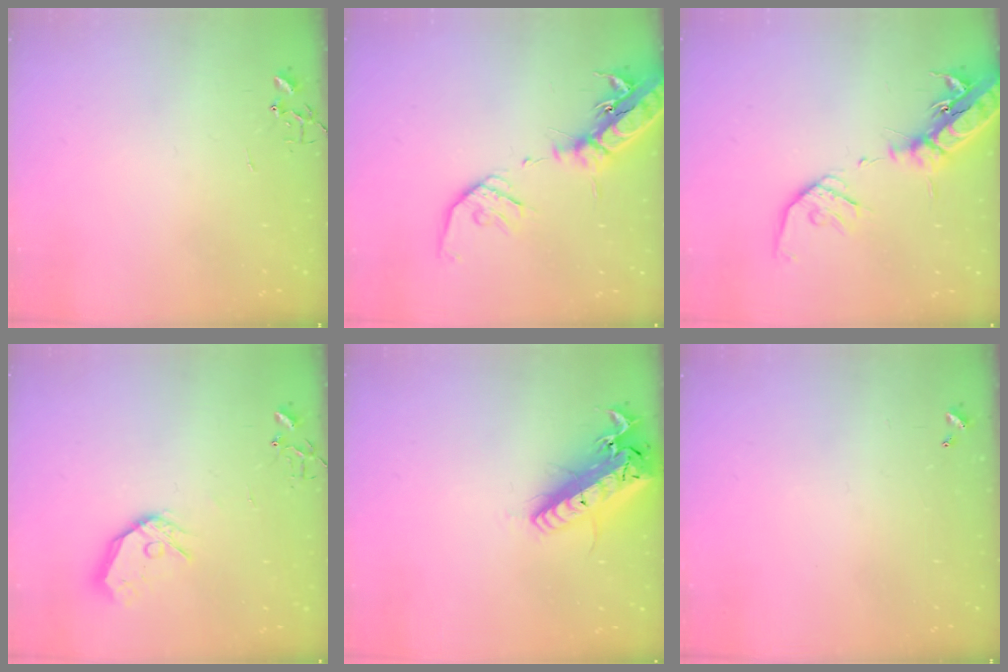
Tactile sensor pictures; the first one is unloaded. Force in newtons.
{"total": 19.0, "press": 18.5, "slide": 4.3}
{"total": 19.0, "press": 18.5, "slide": 4.3}
{"total": 12.0, "press": 11.9, "slide": 1.6}
{"total": 21.7, "press": 21.3, "slide": 4.3}
{"total": 0.0}